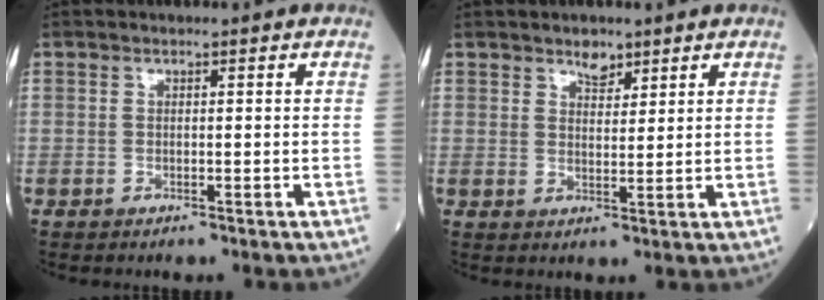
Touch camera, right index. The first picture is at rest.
{"total": 2.7, "force": [2.1, 1.3, 1.1], "torque": [-0.019, -0.003, 0.035]}